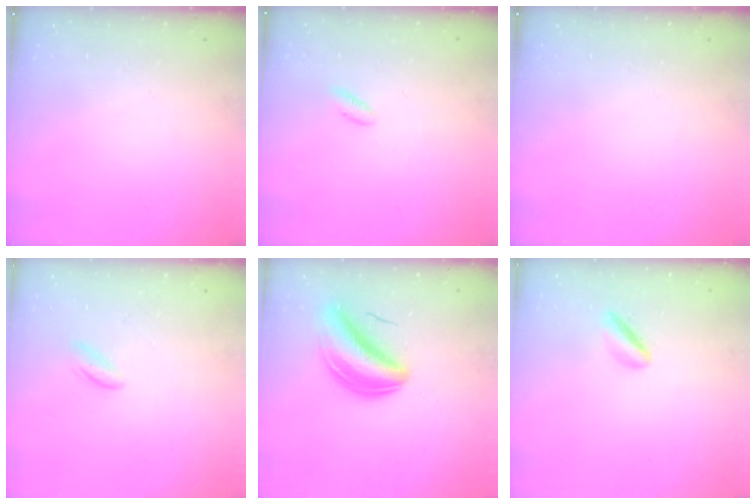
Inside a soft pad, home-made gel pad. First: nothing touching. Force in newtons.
{"total": 3.3, "press": 3.0, "slide": 1.2}
{"total": 0.0}
{"total": 0.9, "press": 0.8, "slide": 0.4}
{"total": 8.1, "press": 7.6, "slide": 2.7}
{"total": 2.2, "press": 2.2, "slide": 0.4}